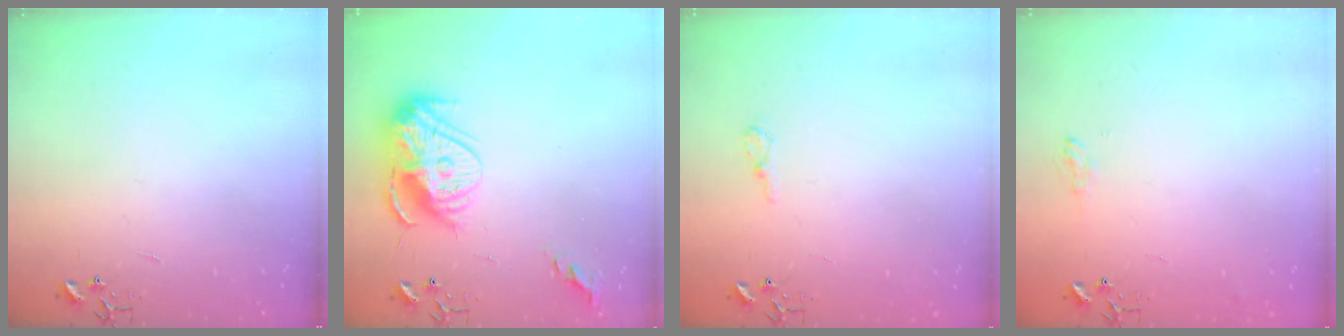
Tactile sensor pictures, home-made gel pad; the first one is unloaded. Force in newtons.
{"total": 15.6, "press": 15.6, "slide": 1.2}
{"total": 7.3, "press": 7.3, "slide": 0.9}
{"total": 5.8, "press": 5.7, "slide": 0.7}